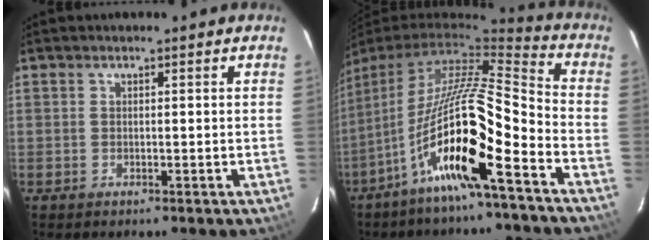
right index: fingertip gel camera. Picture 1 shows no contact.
{"total": 15.7, "force": [-8.5, 0.5, 13.2], "torque": [-0.222, -0.026, -0.161]}